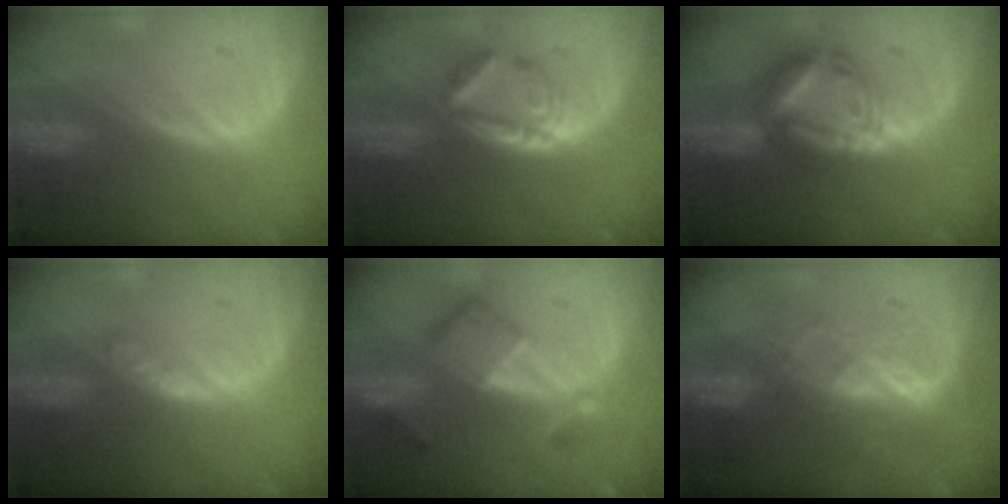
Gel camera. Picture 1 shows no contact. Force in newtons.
{"total": 6.1, "press": 5.3, "slide": 3.1}
{"total": 8.1, "press": 8.1, "slide": 0.8}
{"total": 2.0, "press": 2.0, "slide": 0.1}
{"total": 7.4, "press": 6.4, "slide": 3.7}
{"total": 7.0, "press": 5.9, "slide": 3.7}